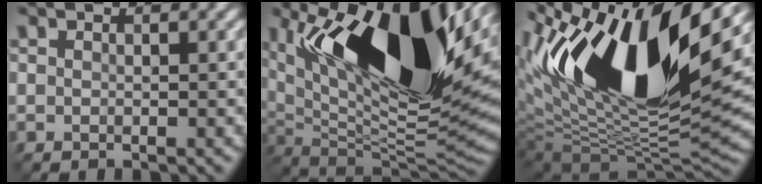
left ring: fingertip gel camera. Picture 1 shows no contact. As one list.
[{"total": 18.7, "force": [7.5, 6.7, 15.7], "torque": [-0.246, 0.008, 0.129]}, {"total": 16.7, "force": [6.3, 7.1, 13.8], "torque": [-0.244, 0.007, 0.101]}]